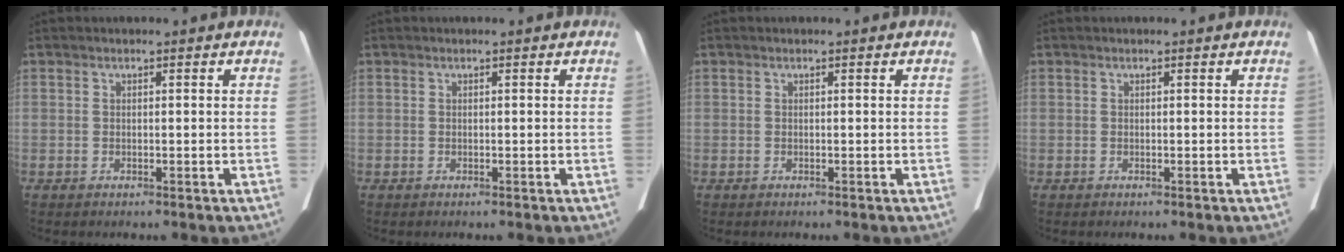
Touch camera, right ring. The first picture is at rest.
{"total": 0.0}
{"total": 0.0}
{"total": 0.0}